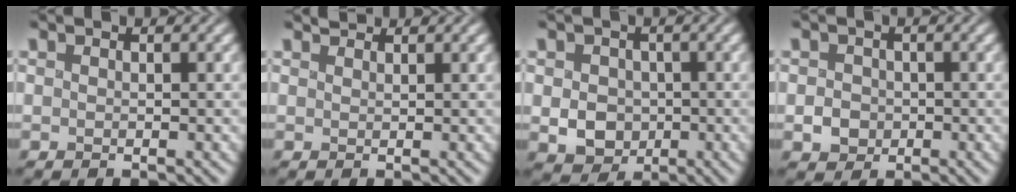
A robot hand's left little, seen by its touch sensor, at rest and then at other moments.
{"total": 1.0, "force": [1.0, 0.2, 0.1], "torque": [0.002, 0.004, 0.019]}
{"total": 4.0, "force": [-0.5, 3.5, 1.9], "torque": [-0.037, 0.001, -0.009]}
{"total": 2.0, "force": [-0.6, 1.8, 0.7], "torque": [-0.012, 0.000, -0.011]}